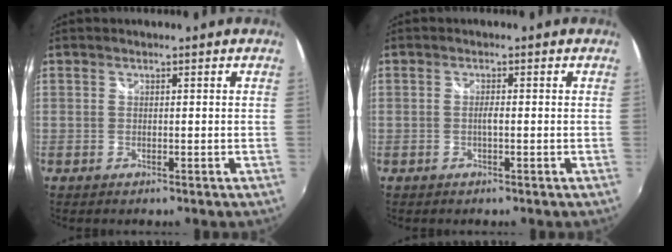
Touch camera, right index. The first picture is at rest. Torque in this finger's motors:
{"motor_torque": [0.18, 0.05, 0.24, 0.04]}